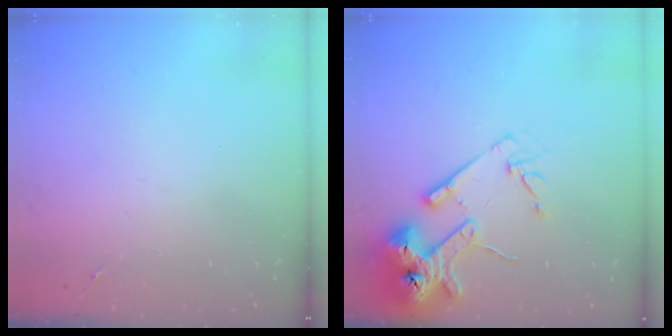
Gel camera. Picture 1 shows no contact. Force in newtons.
{"total": 16.8, "press": 16.7, "slide": 1.9}